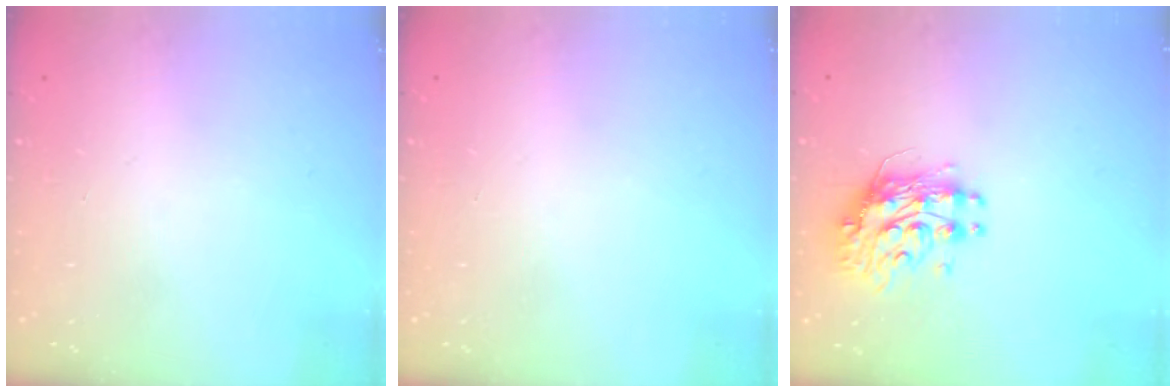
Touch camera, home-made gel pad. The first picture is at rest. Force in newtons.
{"total": 0.0}
{"total": 10.3, "press": 10.2, "slide": 1.0}